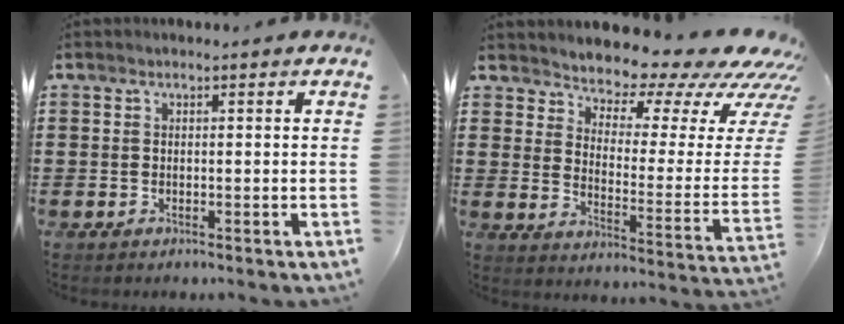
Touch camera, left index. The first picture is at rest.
{"total": 6.4, "force": [5.9, 1.6, 1.7], "torque": [-0.045, -0.063, 0.095]}